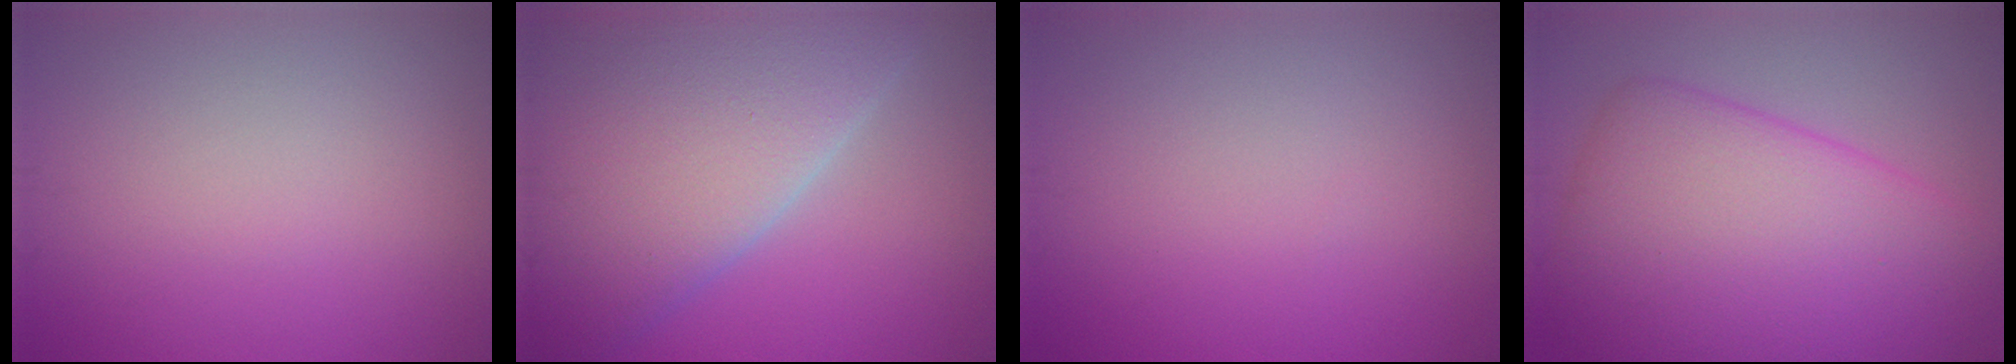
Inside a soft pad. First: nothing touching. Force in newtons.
{"total": 13.3, "press": 13.2, "slide": 1.0}
{"total": 0.0}
{"total": 11.0, "press": 11.0, "slide": 0.2}